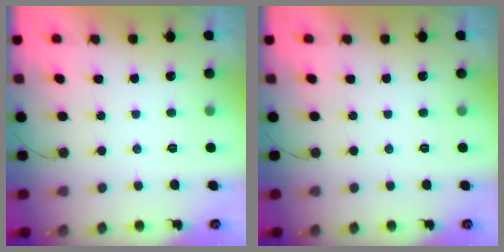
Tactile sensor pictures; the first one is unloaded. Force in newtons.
{"total": 0.0}